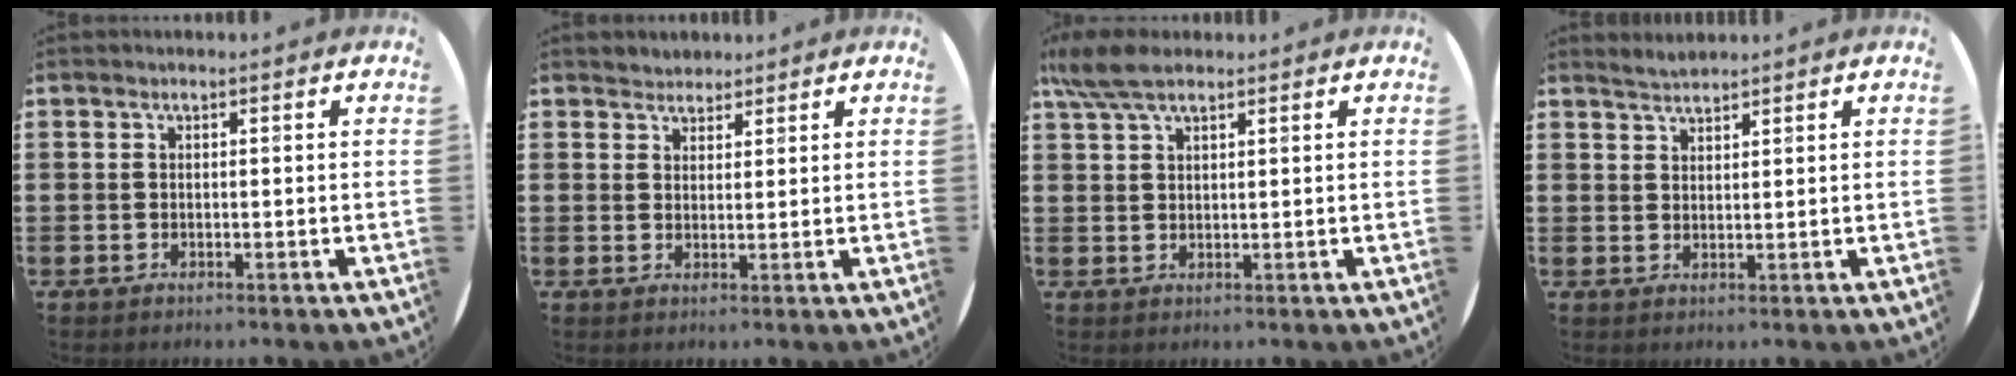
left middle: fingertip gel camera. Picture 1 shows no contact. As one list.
[{"total": 2.1, "force": [2.0, 0.7, -0.3], "torque": [0.002, 0.004, 0.039]}, {"total": 4.9, "force": [3.7, 1.6, 2.9], "torque": [-0.064, 0.002, 0.068]}, {"total": 1.8, "force": [1.8, 0.0, -0.1], "torque": [0.000, 0.002, 0.036]}]